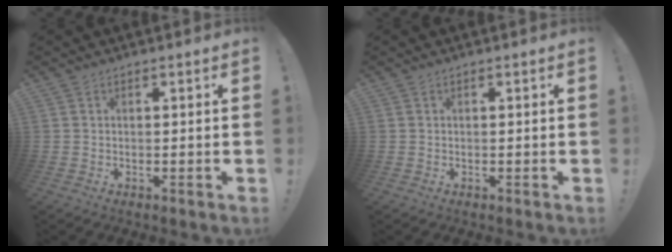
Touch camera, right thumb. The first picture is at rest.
{"total": 0.0}